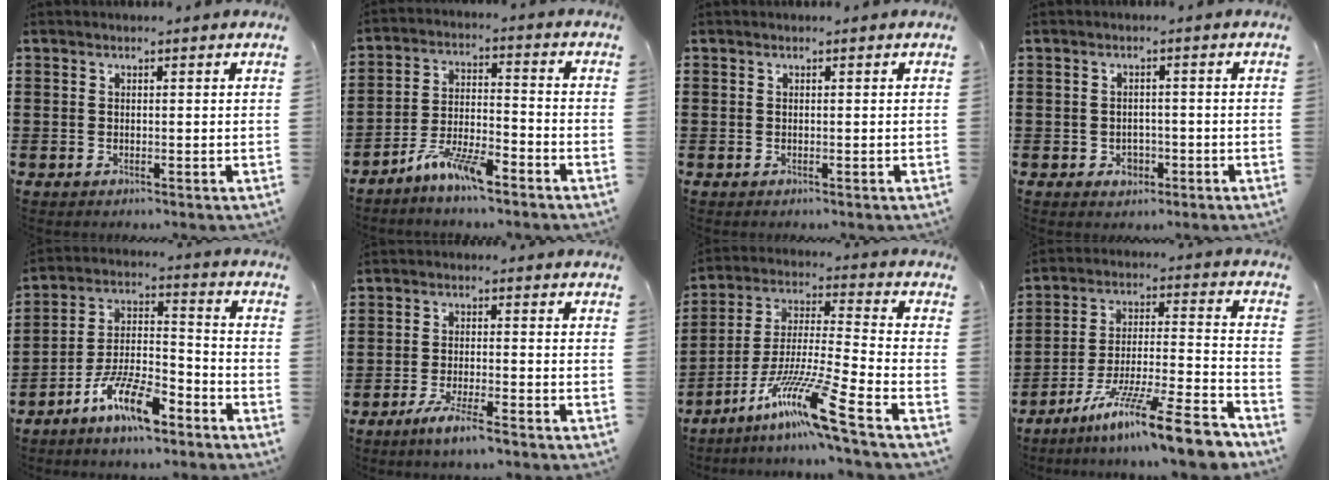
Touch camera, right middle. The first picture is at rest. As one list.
[{"total": 7.0, "force": [-5.5, 1.3, 4.2], "torque": [-0.093, -0.001, -0.105]}, {"total": 0.0}, {"total": 1.9, "force": [-1.0, 1.4, 0.9], "torque": [-0.021, 0.002, -0.022]}, {"total": 10.1, "force": [-7.2, 2.6, 6.6], "torque": [-0.137, 0.009, -0.139]}, {"total": 4.1, "force": [-3.1, 0.1, 2.6], "torque": [-0.056, -0.007, -0.059]}, {"total": 12.5, "force": [-8.7, -0.4, 9.0], "torque": [-0.184, -0.013, -0.172]}, {"total": 13.3, "force": [-10.5, 0.4, 8.2], "torque": [-0.130, 0.021, -0.193]}]